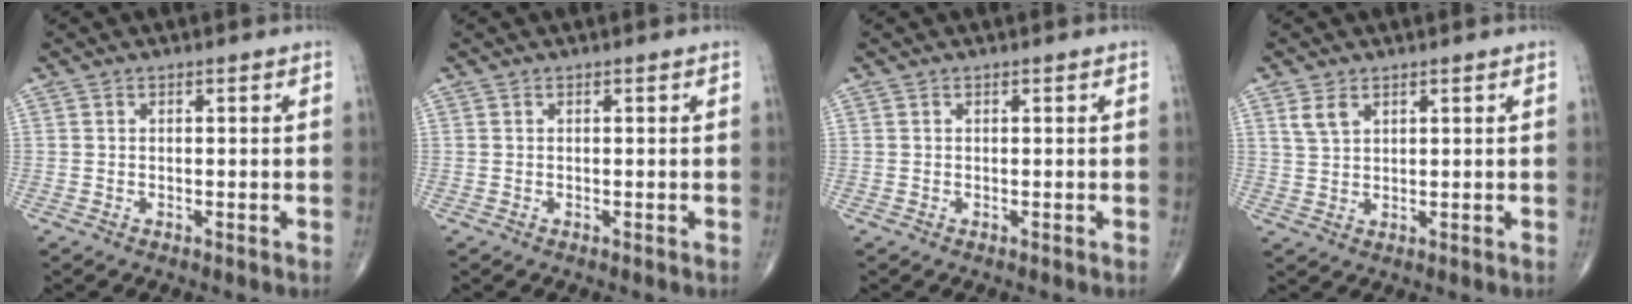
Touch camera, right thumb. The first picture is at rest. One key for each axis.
{"total": 0.0}
{"total": 0.0}
{"total": 3.0, "fx": 1.8, "fy": 1.7, "fz": 1.7, "tx": -0.033, "ty": -0.003, "tz": 0.042}